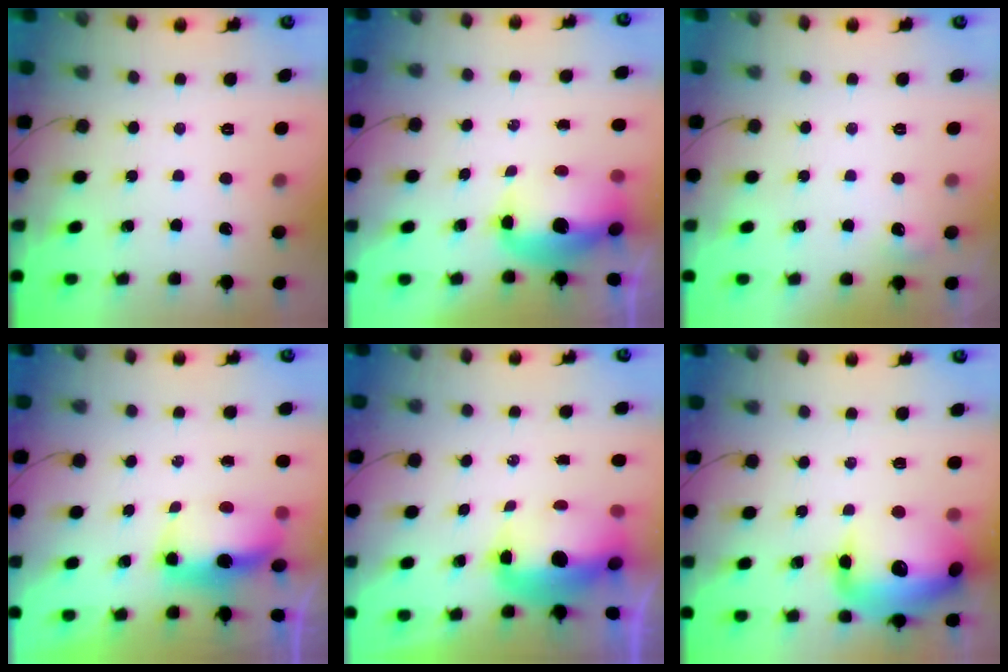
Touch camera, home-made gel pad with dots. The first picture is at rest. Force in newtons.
{"total": 12.0, "press": 11.4, "slide": 3.7}
{"total": 3.9, "press": 3.8, "slide": 1.1}
{"total": 9.1, "press": 8.0, "slide": 4.3}
{"total": 10.1, "press": 9.8, "slide": 2.2}
{"total": 20.0, "press": 19.6, "slide": 3.9}